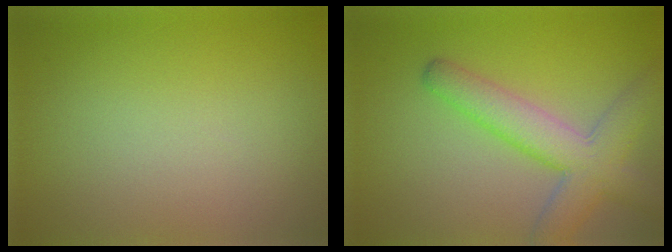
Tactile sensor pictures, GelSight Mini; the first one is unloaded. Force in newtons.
{"total": 6.0, "press": 5.9, "slide": 0.3}